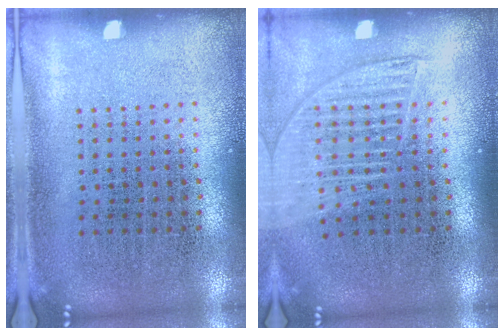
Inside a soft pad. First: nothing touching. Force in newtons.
{"total": 1.4, "press": 1.3, "slide": 0.6}